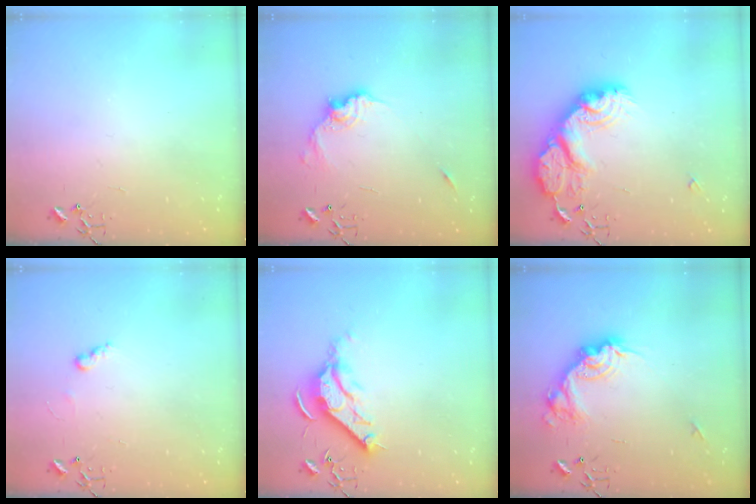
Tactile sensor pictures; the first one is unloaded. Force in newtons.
{"total": 11.5, "press": 11.5, "slide": 0.8}
{"total": 22.6, "press": 22.5, "slide": 1.9}
{"total": 5.0, "press": 5.0, "slide": 0.5}
{"total": 11.7, "press": 11.6, "slide": 1.3}
{"total": 17.6, "press": 17.6, "slide": 1.0}